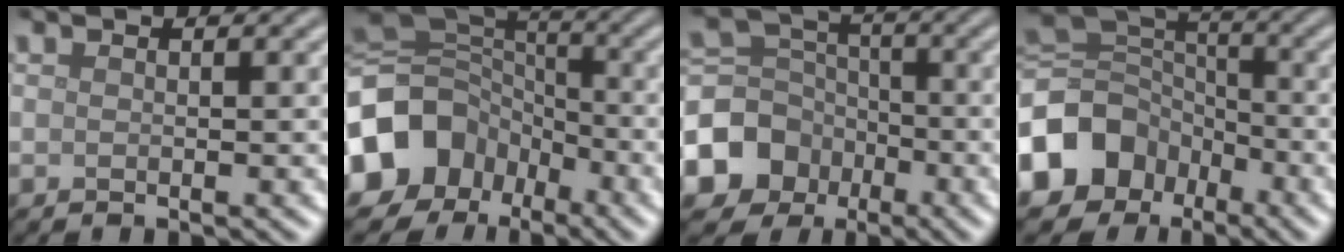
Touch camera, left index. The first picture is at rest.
{"total": 16.0, "force": [-6.6, 13.2, 6.3], "torque": [-0.161, -0.027, -0.138]}
{"total": 8.2, "force": [-3.7, 6.9, 2.5], "torque": [-0.060, 0.003, -0.090]}
{"total": 10.8, "force": [-5.1, 8.5, 4.3], "torque": [-0.110, -0.003, -0.111]}